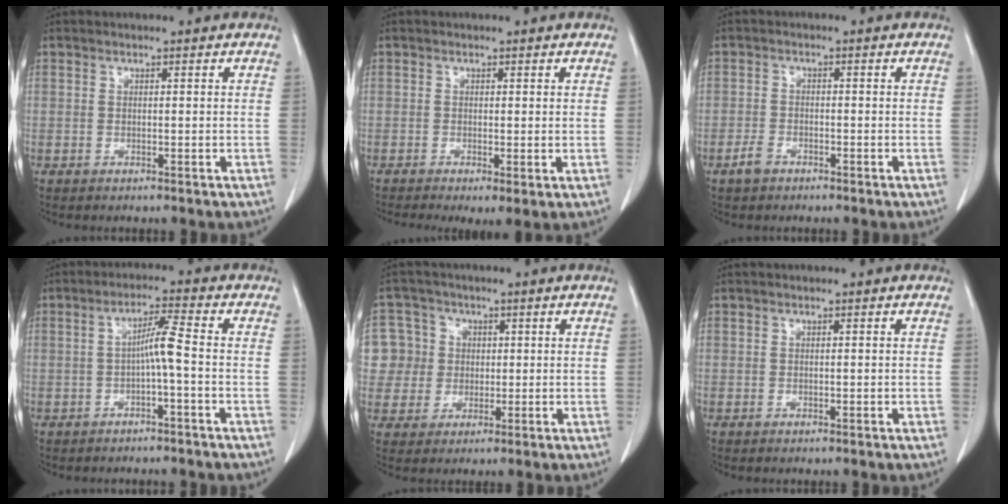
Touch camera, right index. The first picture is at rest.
{"total": 3.7, "force": [-1.3, 1.3, 3.2], "torque": [-0.050, -0.014, -0.021]}
{"total": 2.3, "force": [-1.6, 1.3, 1.0], "torque": [-0.027, 0.002, -0.026]}
{"total": 4.2, "force": [-0.8, -0.3, 4.1], "torque": [-0.072, 0.012, -0.012]}
{"total": 9.4, "force": [1.6, 9.2, 1.0], "torque": [-0.035, 0.037, 0.043]}
{"total": 0.0}